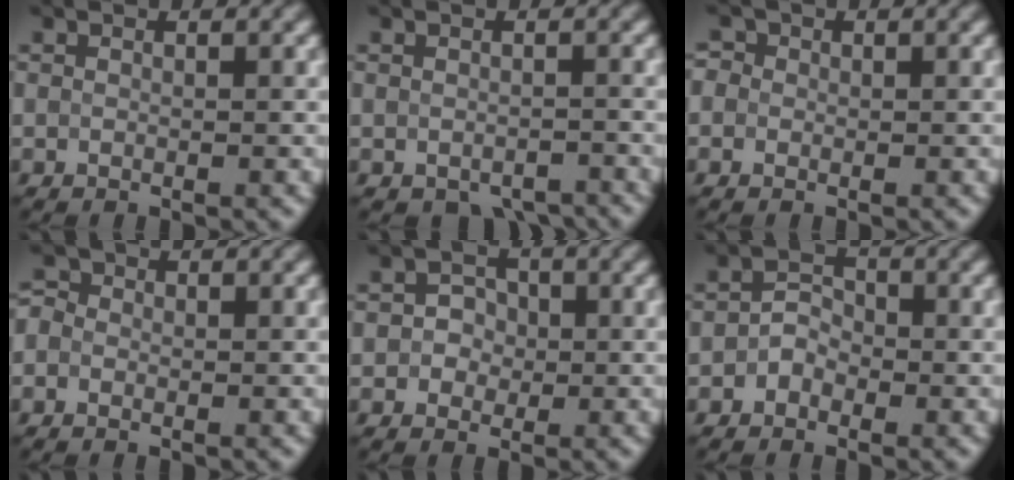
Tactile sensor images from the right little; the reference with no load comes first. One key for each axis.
{"total": 2.4, "fx": -1.8, "fy": 1.2, "fz": 1.0, "tx": -0.008, "ty": -0.009, "tz": -0.022}
{"total": 1.6, "fx": 0.6, "fy": 1.4, "fz": 0.5, "tx": 0.000, "ty": 0.005, "tz": -0.011}
{"total": 1.6, "fx": 0.1, "fy": 1.5, "fz": 0.7, "tx": -0.004, "ty": 0.004, "tz": -0.019}
{"total": 2.0, "fx": -0.2, "fy": 1.8, "fz": 0.7, "tx": 0.005, "ty": 0.001, "tz": -0.011}
{"total": 1.9, "fx": -0.9, "fy": 1.4, "fz": 0.8, "tx": -0.014, "ty": 0.007, "tz": -0.019}